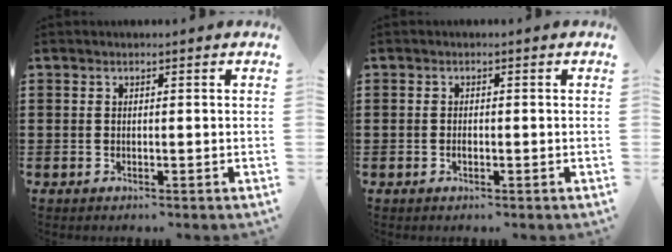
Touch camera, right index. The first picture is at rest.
{"total": 0.7, "force": [-0.2, 0.3, 0.5], "torque": [-0.012, -0.003, -0.003]}